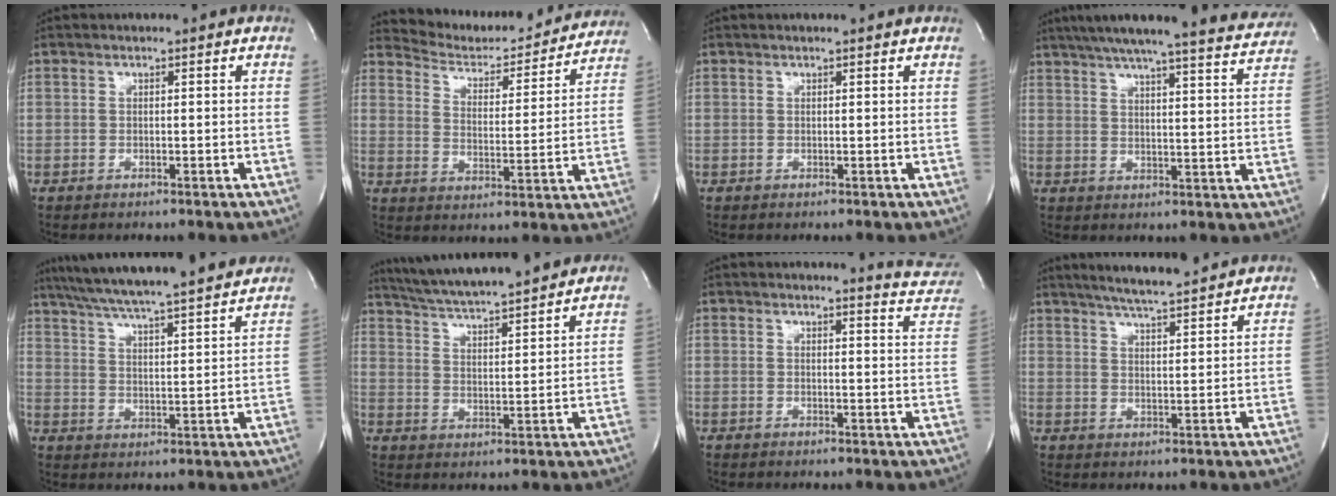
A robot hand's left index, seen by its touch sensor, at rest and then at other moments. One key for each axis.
{"total": 15.6, "fx": 15.0, "fy": 3.1, "fz": 2.7, "tx": -0.026, "ty": -0.019, "tz": 0.197}
{"total": 0.7, "fx": 0.6, "fy": -0.1, "fz": 0.4, "tx": -0.012, "ty": 0.001, "tz": 0.005}
{"total": 21.9, "fx": 19.9, "fy": 1.4, "fz": 9.2, "tx": -0.140, "ty": -0.038, "tz": 0.239}
{"total": 22.1, "fx": 19.6, "fy": 0.5, "fz": 10.1, "tx": -0.174, "ty": 0.005, "tz": 0.277}
{"total": 17.0, "fx": 15.2, "fy": 1.0, "fz": 7.5, "tx": -0.130, "ty": 0.016, "tz": 0.231}
{"total": 6.3, "fx": 6.2, "fy": 0.4, "fz": 0.6, "tx": 0.002, "ty": -0.050, "tz": 0.041}
{"total": 11.6, "fx": 10.3, "fy": 0.6, "fz": 5.3, "tx": -0.091, "ty": 0.011, "tz": 0.144}